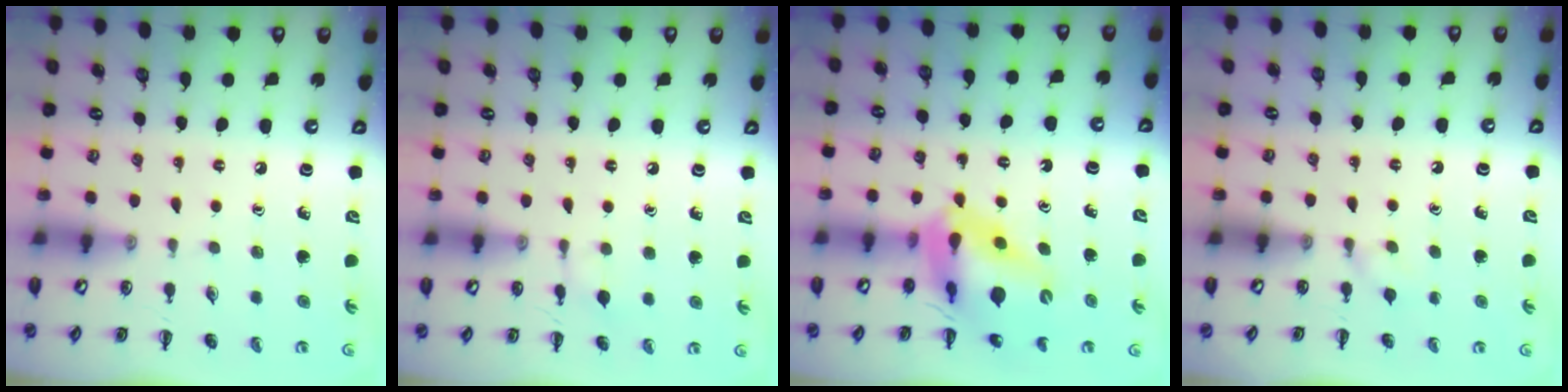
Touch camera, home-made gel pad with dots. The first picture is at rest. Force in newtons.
{"total": 4.5, "press": 4.4, "slide": 0.7}
{"total": 13.3, "press": 12.6, "slide": 4.0}
{"total": 1.9, "press": 1.7, "slide": 0.9}